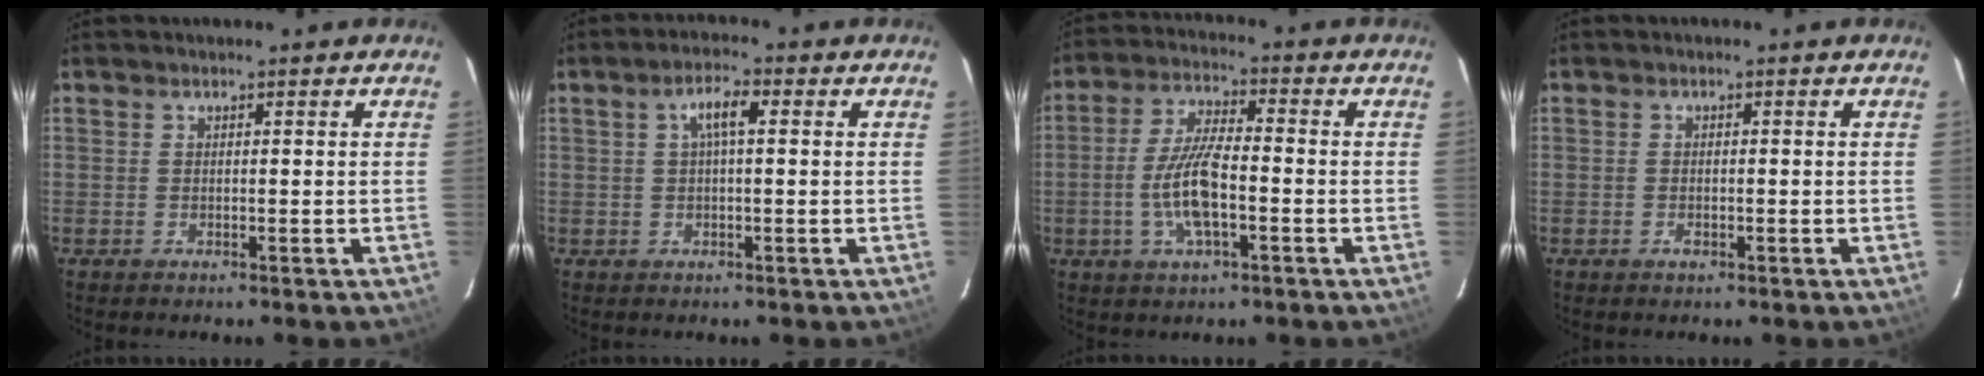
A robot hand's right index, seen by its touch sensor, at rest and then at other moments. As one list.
[{"total": 3.9, "force": [0.9, 0.9, 3.7], "torque": [-0.072, 0.011, 0.018]}, {"total": 9.7, "force": [-2.7, 2.8, 8.9], "torque": [-0.182, 0.001, -0.052]}, {"total": 1.2, "force": [-0.5, 0.7, 0.9], "torque": [-0.018, 0.001, -0.008]}]